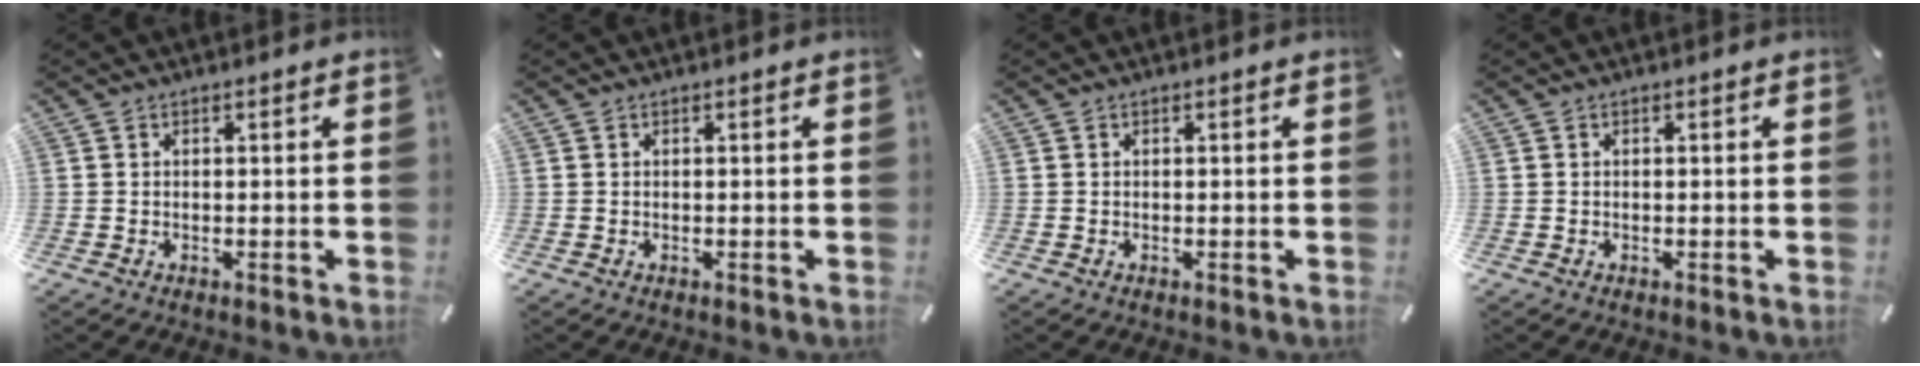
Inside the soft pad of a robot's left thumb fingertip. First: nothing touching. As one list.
[{"total": 0.0}, {"total": 0.0}, {"total": 0.0}]